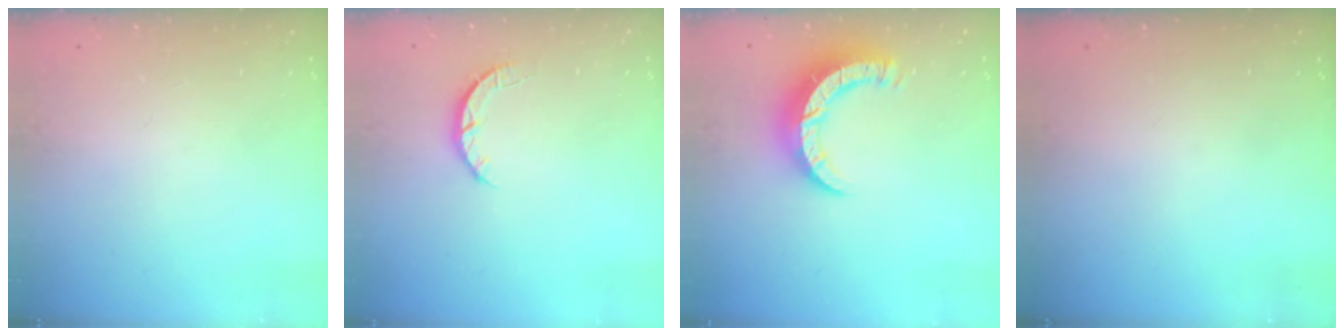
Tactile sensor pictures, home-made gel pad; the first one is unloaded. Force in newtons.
{"total": 2.7, "press": 2.7, "slide": 0.4}
{"total": 9.6, "press": 9.5, "slide": 1.2}
{"total": 0.0}